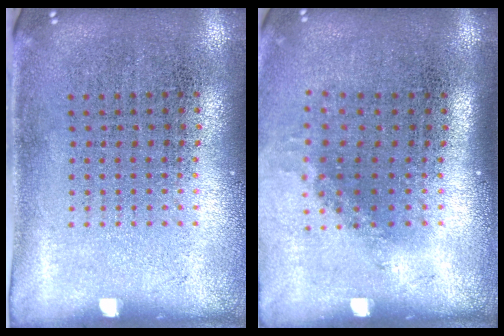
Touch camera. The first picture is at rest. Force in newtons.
{"total": 1.2, "press": 0.9, "slide": 0.9}